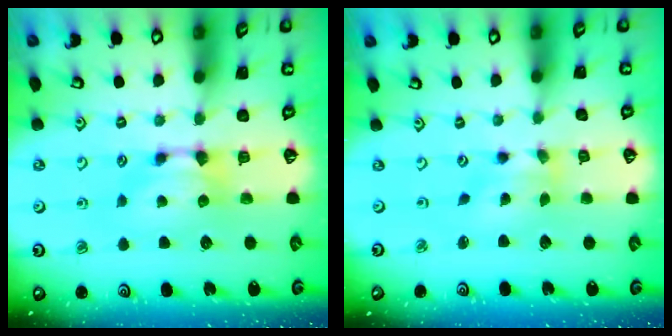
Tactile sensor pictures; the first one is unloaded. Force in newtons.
{"total": 1.4, "press": 0.3, "slide": 1.4}